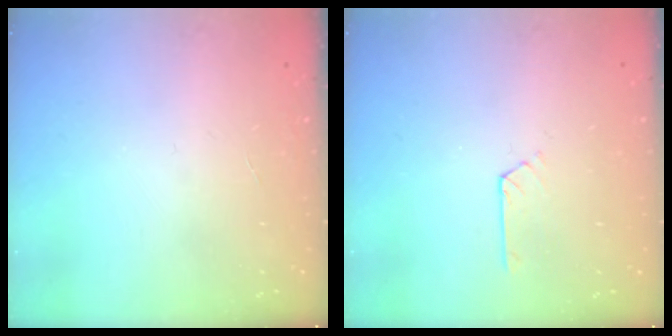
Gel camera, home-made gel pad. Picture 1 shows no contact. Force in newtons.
{"total": 2.1, "press": 2.0, "slide": 0.3}